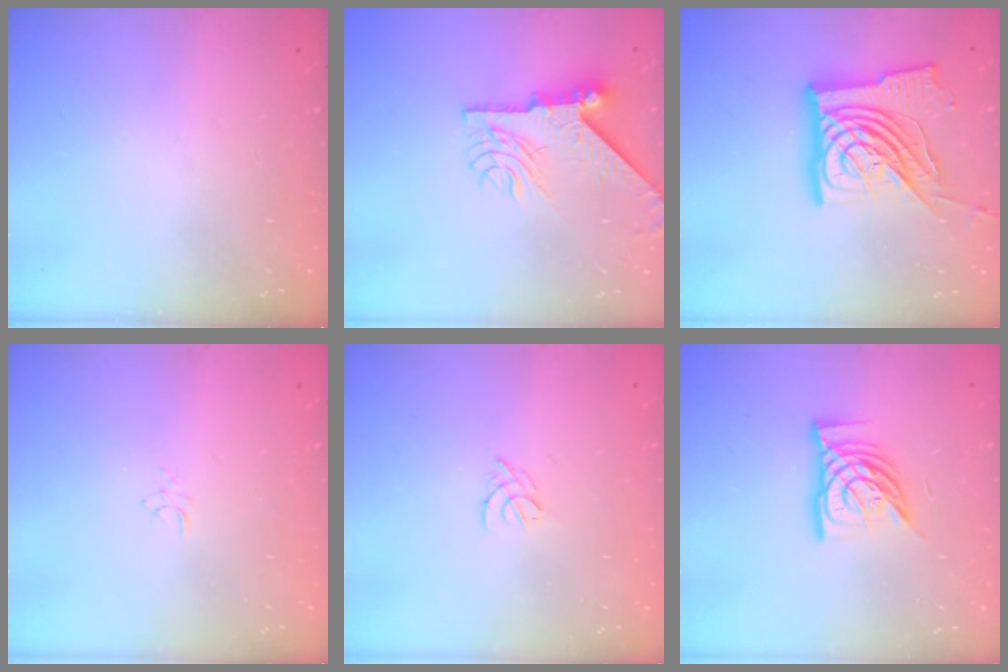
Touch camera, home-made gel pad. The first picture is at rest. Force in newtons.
{"total": 9.5, "press": 9.4, "slide": 1.1}
{"total": 26.7, "press": 26.5, "slide": 3.2}
{"total": 3.7, "press": 3.7, "slide": 0.1}
{"total": 4.3, "press": 4.2, "slide": 0.7}
{"total": 11.6, "press": 11.5, "slide": 1.5}